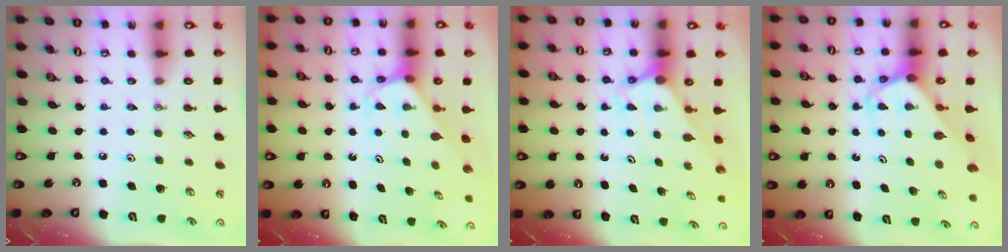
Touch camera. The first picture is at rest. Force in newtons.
{"total": 2.4, "press": 2.4, "slide": 0.2}
{"total": 2.9, "press": 2.9, "slide": 0.0}
{"total": 2.7, "press": 2.7, "slide": 0.1}